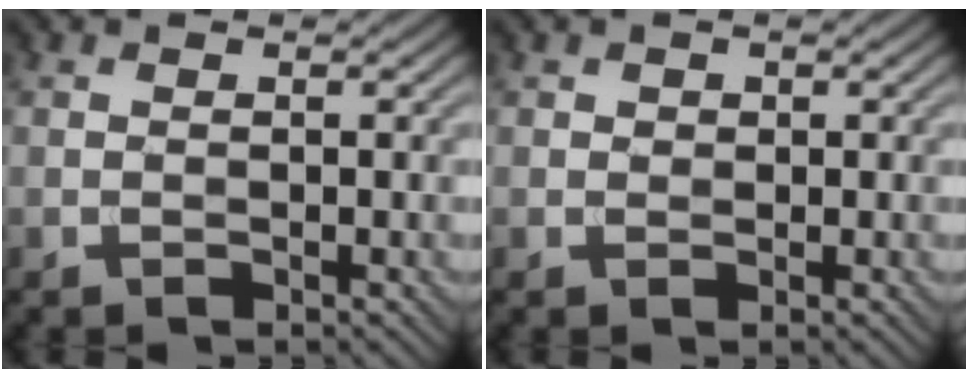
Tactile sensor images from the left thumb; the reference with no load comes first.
{"total": 0.7, "force": [0.3, 0.7, 0.1], "torque": [-0.001, -0.002, 0.003]}